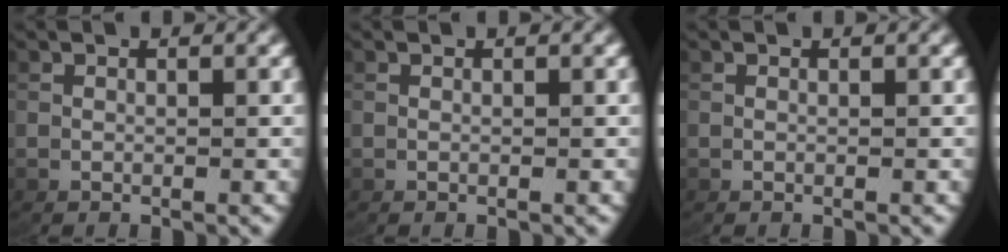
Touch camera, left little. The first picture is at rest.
{"total": 0.0}
{"total": 0.0}